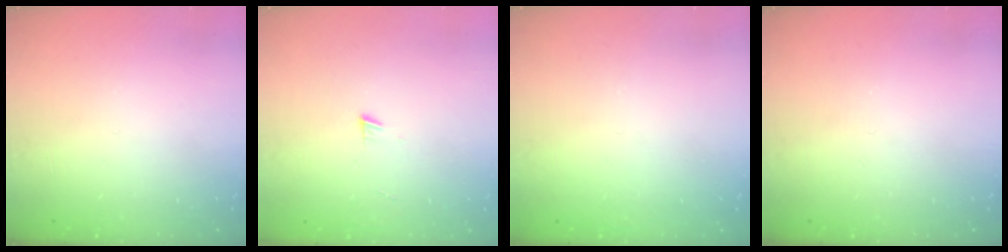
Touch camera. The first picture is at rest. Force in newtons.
{"total": 4.3, "press": 4.2, "slide": 0.4}
{"total": 1.6, "press": 1.6, "slide": 0.1}
{"total": 0.0}